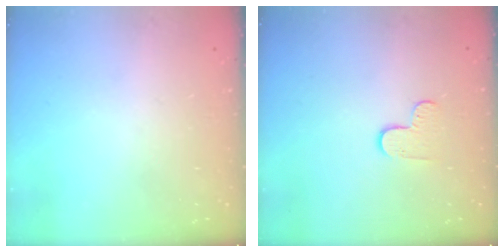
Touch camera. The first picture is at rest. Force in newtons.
{"total": 5.5, "press": 5.4, "slide": 0.6}